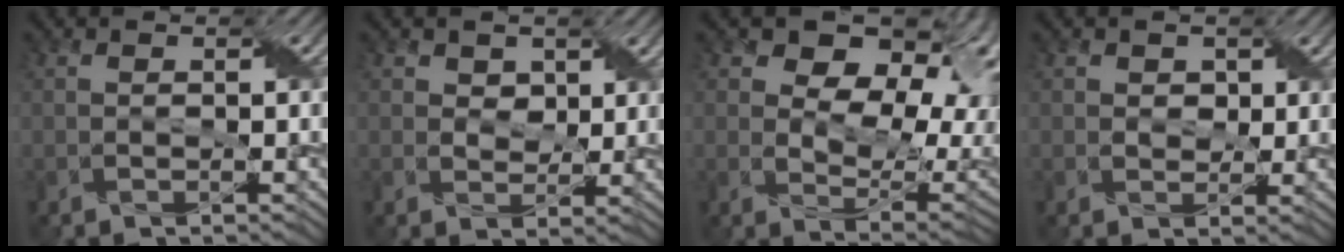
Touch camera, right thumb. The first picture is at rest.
{"total": 3.2, "force": [1.6, 2.3, 1.5], "torque": [-0.038, -0.004, 0.018]}
{"total": 15.8, "force": [6.0, 10.1, 10.6], "torque": [-0.149, 0.022, 0.095]}
{"total": 2.2, "force": [1.0, 1.7, 0.9], "torque": [-0.023, -0.004, 0.012]}